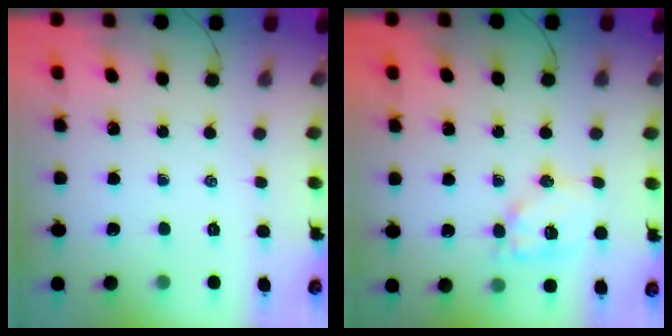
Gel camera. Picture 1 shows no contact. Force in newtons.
{"total": 12.9, "press": 12.8, "slide": 1.8}